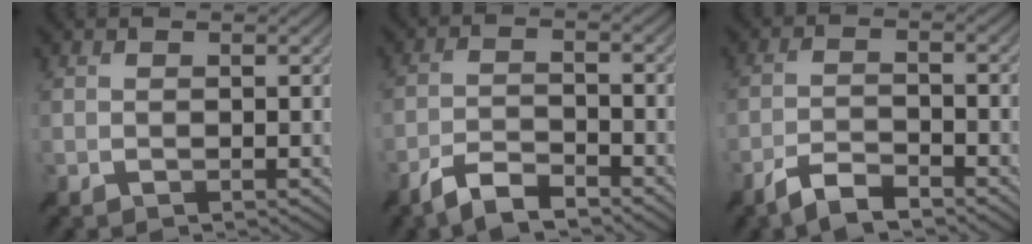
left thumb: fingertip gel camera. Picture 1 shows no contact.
{"total": 5.1, "force": [-4.1, 1.2, 2.8], "torque": [-0.057, -0.001, -0.082]}
{"total": 4.6, "force": [-3.7, 1.0, 2.6], "torque": [-0.054, 0.000, -0.076]}